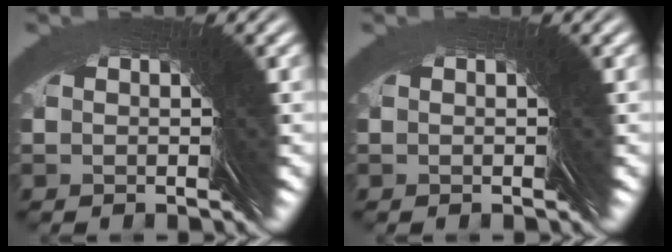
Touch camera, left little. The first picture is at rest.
{"total": 0.0}